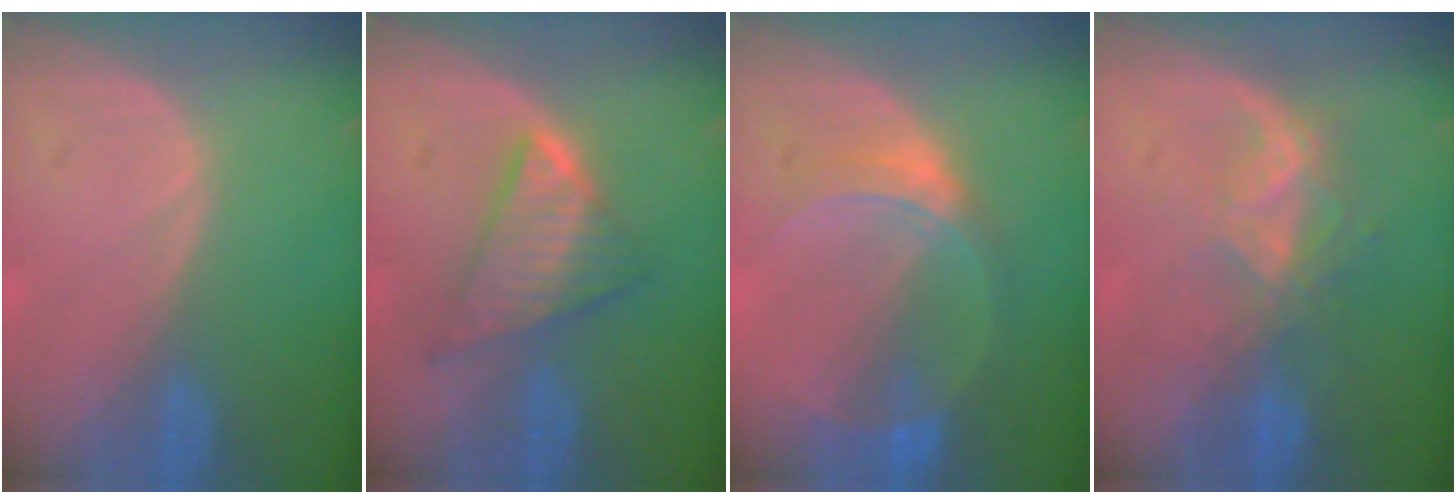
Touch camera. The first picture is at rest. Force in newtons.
{"total": 6.5, "press": 6.5, "slide": 0.2}
{"total": 6.8, "press": 6.0, "slide": 3.2}
{"total": 6.6, "press": 5.7, "slide": 3.4}